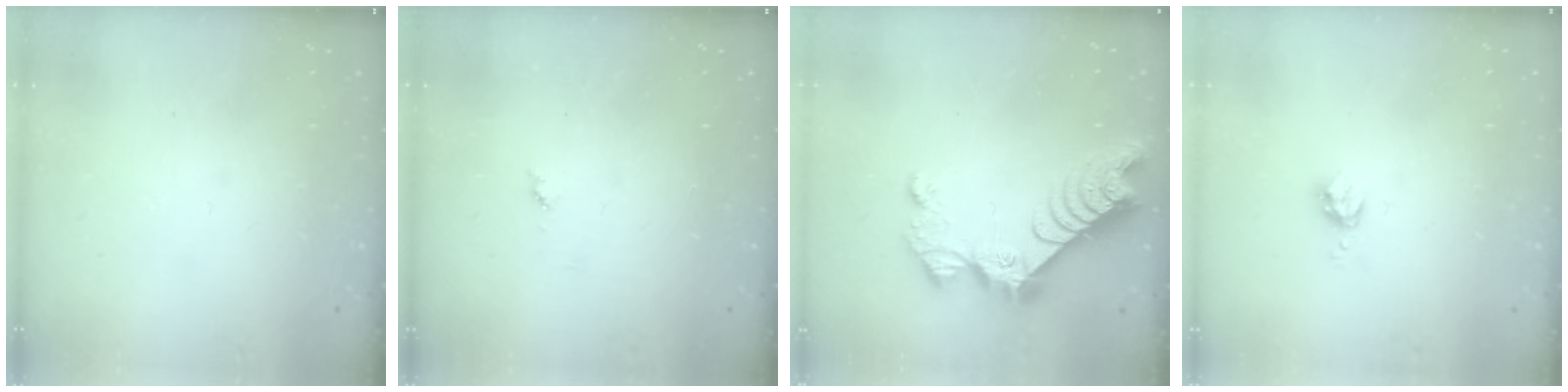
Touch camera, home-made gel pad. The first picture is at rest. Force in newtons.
{"total": 3.9, "press": 3.9, "slide": 0.4}
{"total": 11.1, "press": 11.0, "slide": 1.0}
{"total": 4.2, "press": 4.1, "slide": 0.4}